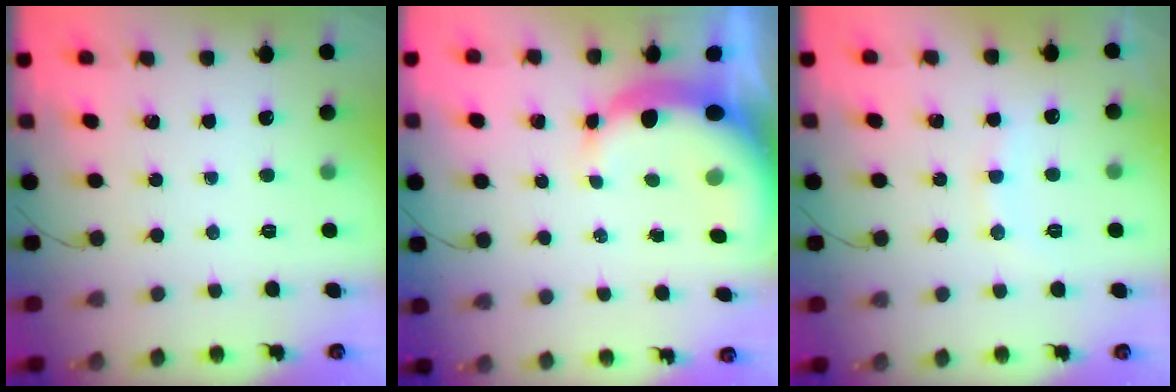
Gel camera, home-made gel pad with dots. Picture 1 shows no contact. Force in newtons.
{"total": 8.8, "press": 8.5, "slide": 1.9}
{"total": 8.0, "press": 7.9, "slide": 1.0}